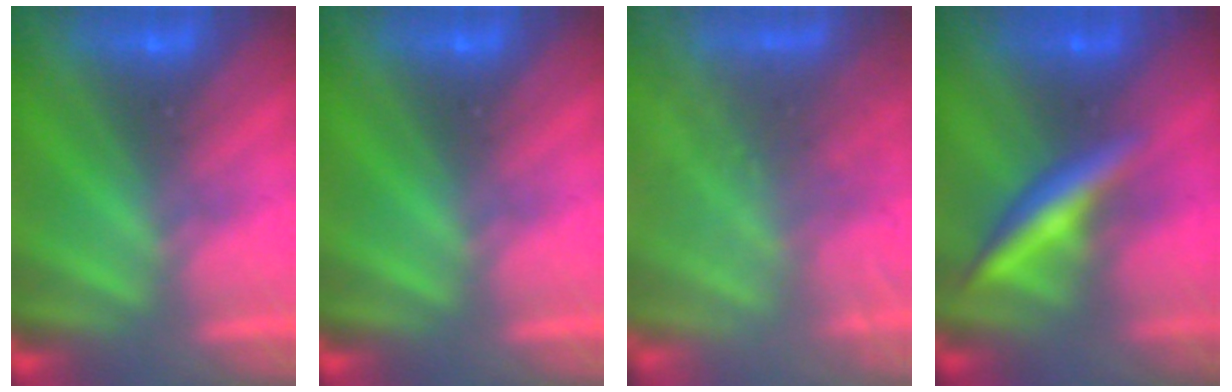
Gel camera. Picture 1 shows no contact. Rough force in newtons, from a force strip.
{"total": 0.0}
{"total": 11.7}
{"total": 2.8}